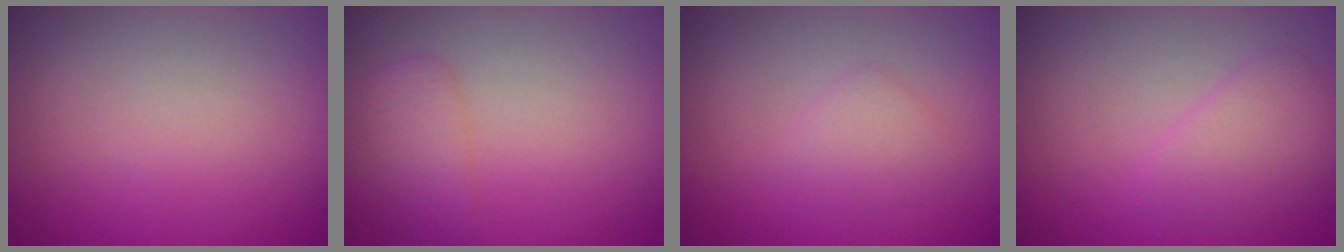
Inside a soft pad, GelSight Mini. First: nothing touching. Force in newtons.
{"total": 2.1, "press": 2.1, "slide": 0.1}
{"total": 1.5, "press": 1.5, "slide": 0.0}
{"total": 2.6, "press": 2.6, "slide": 0.3}